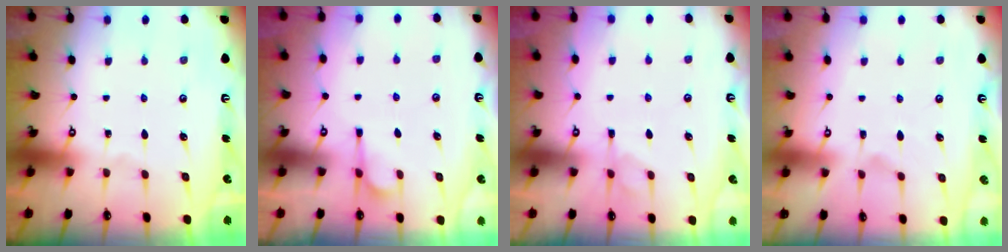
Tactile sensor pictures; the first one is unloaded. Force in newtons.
{"total": 1.8, "press": 1.4, "slide": 1.1}
{"total": 1.3, "press": 0.6, "slide": 1.1}
{"total": 1.9, "press": 1.5, "slide": 1.2}